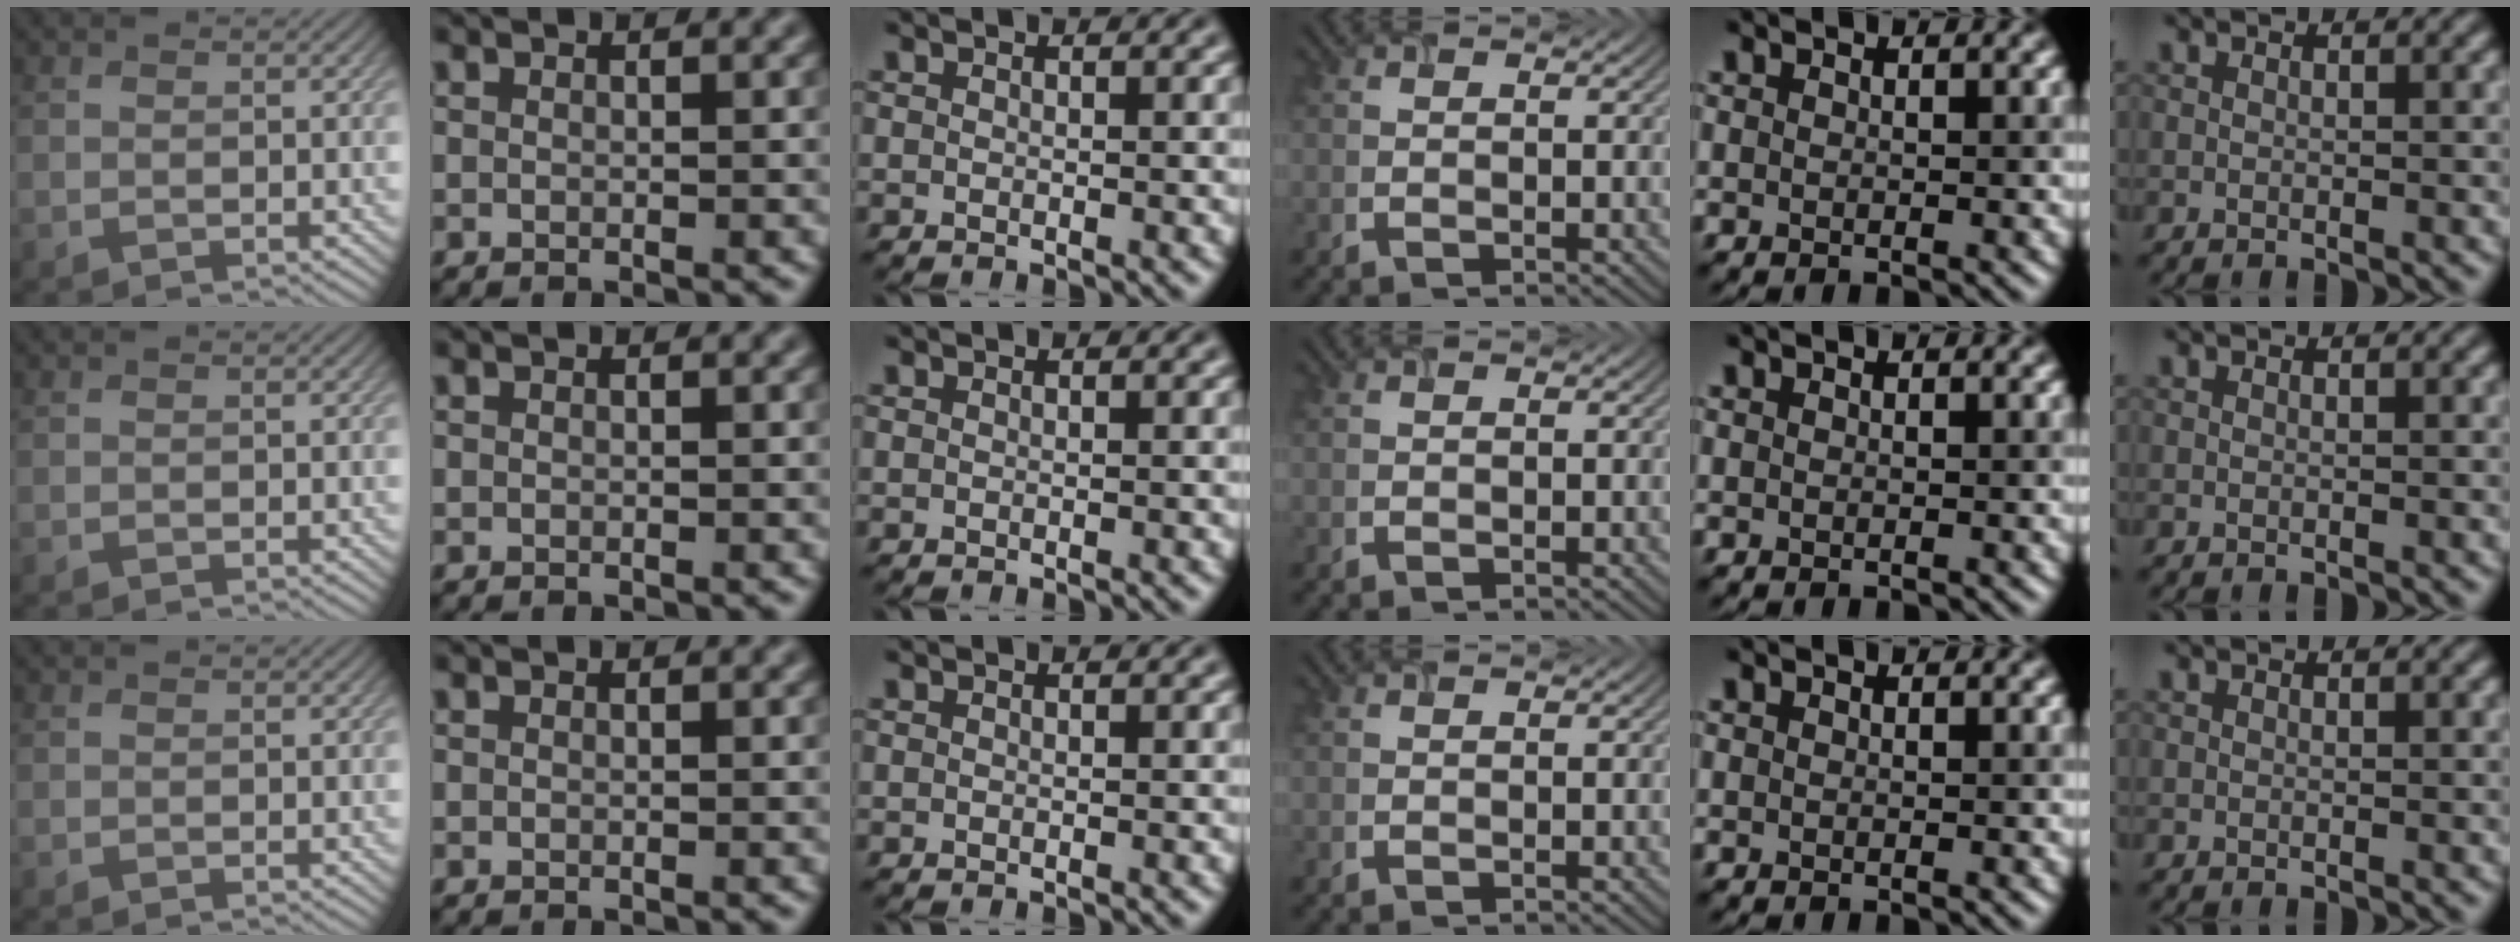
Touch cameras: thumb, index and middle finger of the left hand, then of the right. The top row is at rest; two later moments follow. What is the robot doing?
{"motion": "close", "object": "airpods case & airpods"}